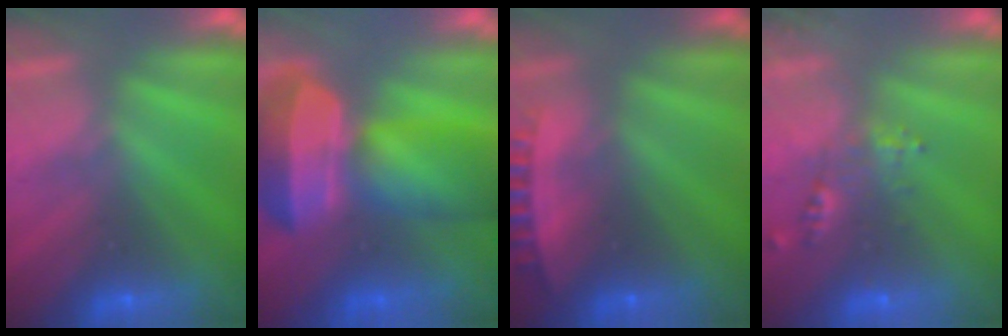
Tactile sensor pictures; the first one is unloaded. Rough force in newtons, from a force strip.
{"total": 9.2}
{"total": 2.7}
{"total": 2.4}